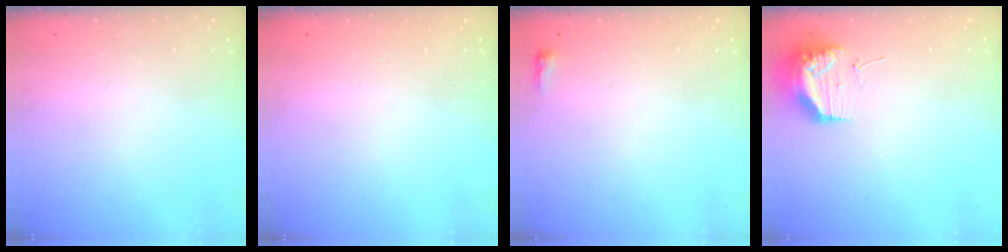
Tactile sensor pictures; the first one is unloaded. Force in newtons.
{"total": 0.0}
{"total": 2.3, "press": 2.2, "slide": 0.7}
{"total": 17.0, "press": 13.3, "slide": 10.6}